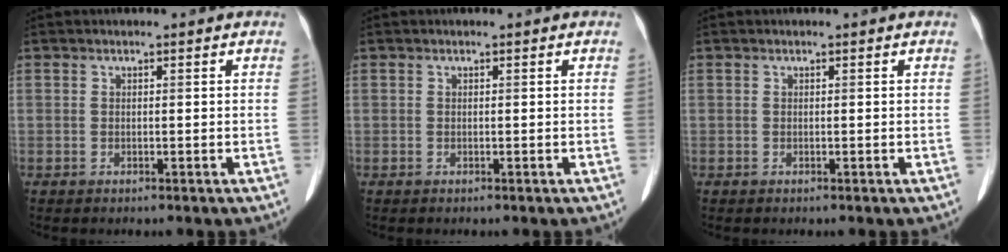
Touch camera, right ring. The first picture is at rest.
{"total": 0.0}
{"total": 0.0}